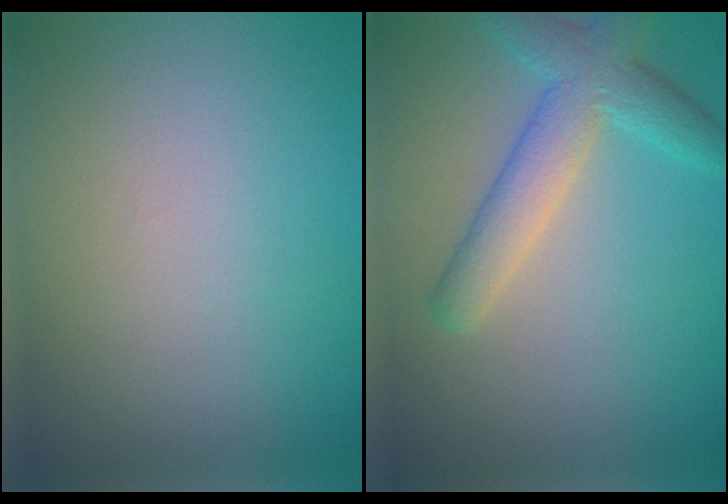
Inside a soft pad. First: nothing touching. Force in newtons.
{"total": 4.6, "press": 4.6, "slide": 0.2}